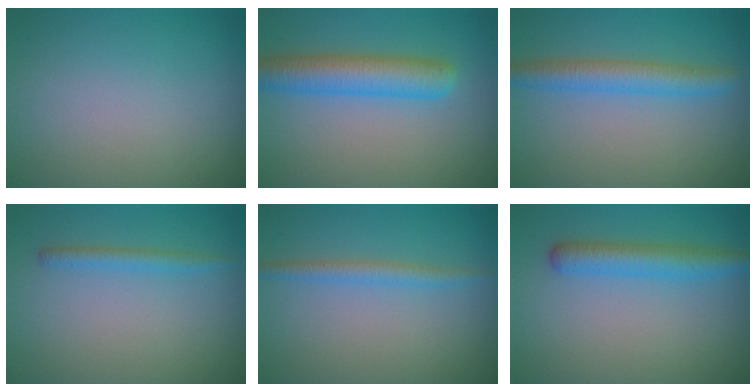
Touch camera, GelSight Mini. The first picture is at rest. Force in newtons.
{"total": 5.5, "press": 5.5, "slide": 0.1}
{"total": 3.7, "press": 3.7, "slide": 0.2}
{"total": 1.4, "press": 1.4, "slide": 0.1}
{"total": 1.9, "press": 1.9, "slide": 0.0}
{"total": 3.4, "press": 3.4, "slide": 0.2}